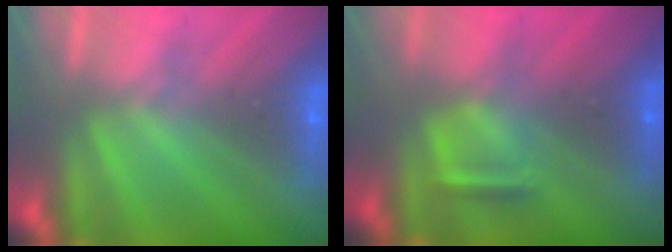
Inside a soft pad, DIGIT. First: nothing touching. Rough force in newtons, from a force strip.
{"total": 2.9}